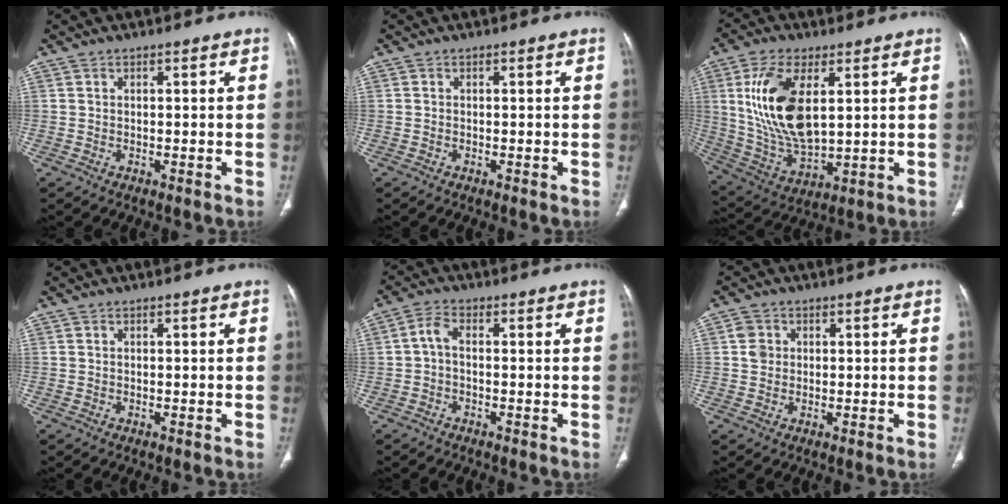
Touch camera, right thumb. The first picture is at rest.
{"total": 0.0}
{"total": 17.0, "force": [4.3, 8.3, 14.3], "torque": [-0.282, -0.021, 0.093]}
{"total": 0.0}
{"total": 3.0, "force": [-0.4, 1.6, 2.5], "torque": [-0.050, 0.013, -0.014]}
{"total": 2.8, "force": [0.5, 2.5, 1.1], "torque": [-0.009, 0.003, 0.008]}